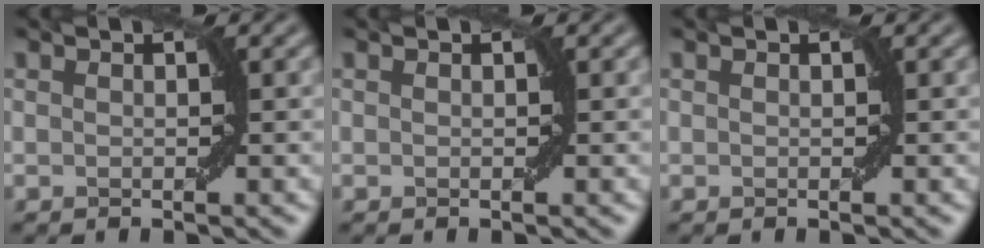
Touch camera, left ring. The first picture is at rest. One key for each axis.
{"total": 0.0}
{"total": 0.0}